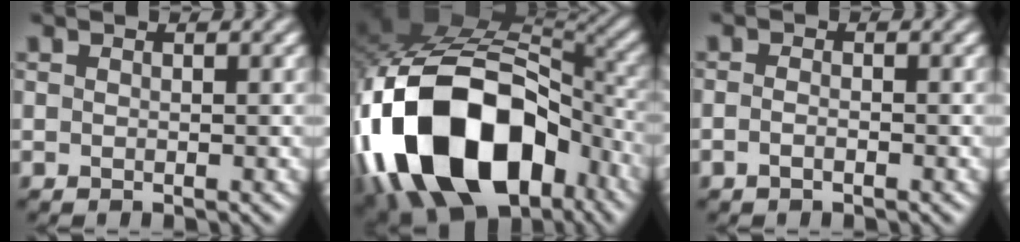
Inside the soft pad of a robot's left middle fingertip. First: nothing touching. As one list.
[{"total": 18.4, "force": [-7.1, 11.7, 12.2], "torque": [-0.246, -0.022, -0.115]}, {"total": 1.0, "force": [-0.8, 0.0, 0.5], "torque": [-0.014, -0.002, -0.016]}]